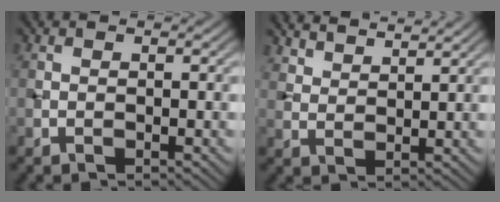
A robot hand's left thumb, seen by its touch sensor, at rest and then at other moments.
{"total": 5.1, "force": [4.6, 1.3, 1.8], "torque": [-0.040, -0.013, 0.104]}